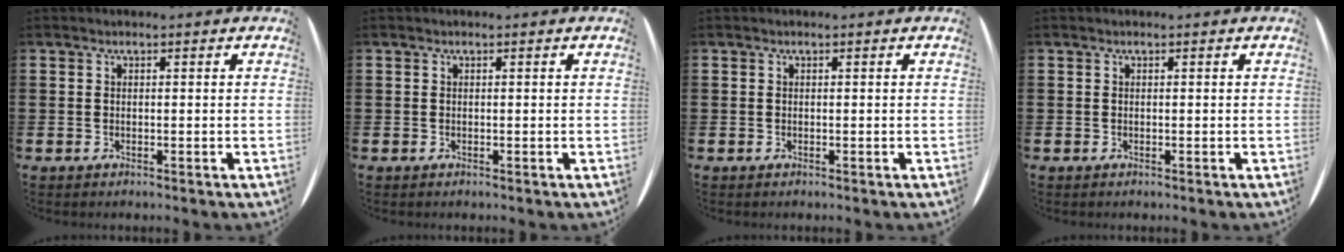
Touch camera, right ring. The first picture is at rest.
{"total": 0.0}
{"total": 0.0}
{"total": 0.0}